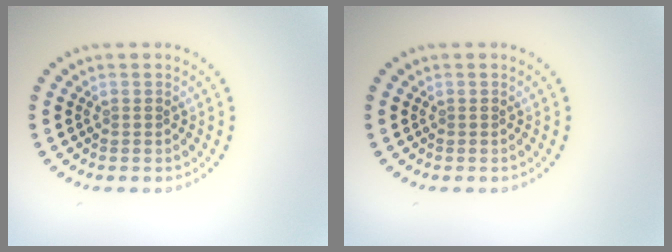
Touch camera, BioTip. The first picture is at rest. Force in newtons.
{"total": 0.0}